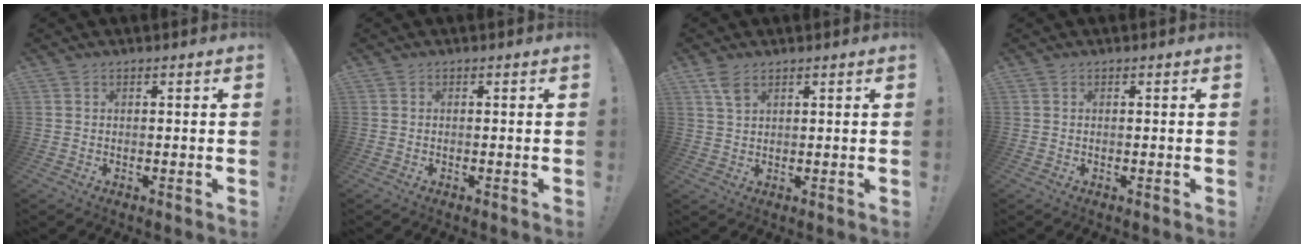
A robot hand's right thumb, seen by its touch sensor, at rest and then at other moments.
{"total": 0.0}
{"total": 4.3, "force": [2.7, 2.0, 2.8], "torque": [-0.044, -0.012, 0.047]}
{"total": 0.0}